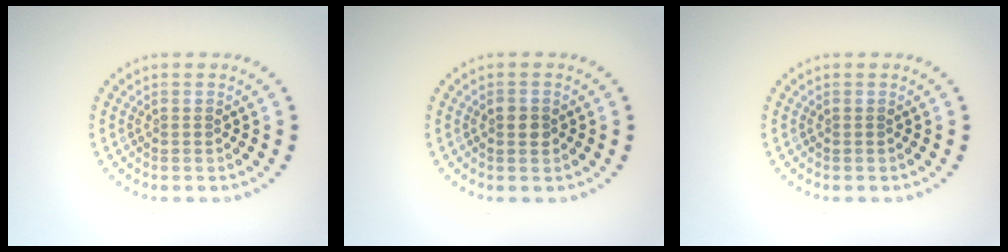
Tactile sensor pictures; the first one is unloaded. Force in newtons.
{"total": 1.1, "press": 1.1, "slide": 0.1}
{"total": 0.0}